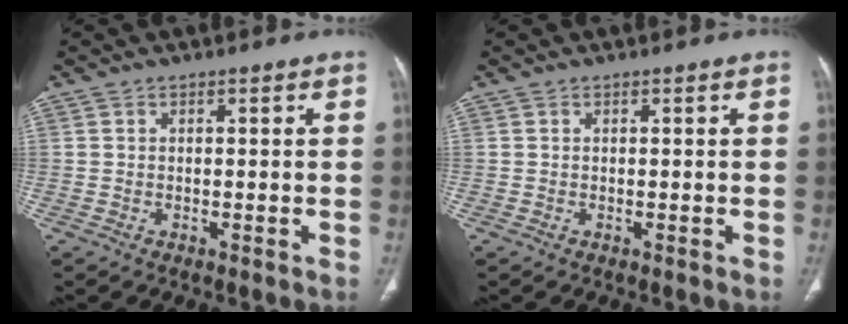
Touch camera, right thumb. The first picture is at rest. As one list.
[{"total": 0.0}]